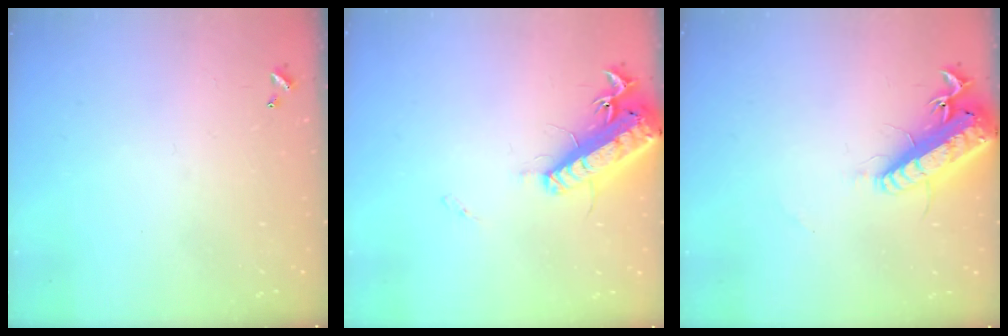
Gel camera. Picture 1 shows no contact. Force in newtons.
{"total": 18.1, "press": 17.6, "slide": 4.0}
{"total": 18.4, "press": 18.0, "slide": 4.0}